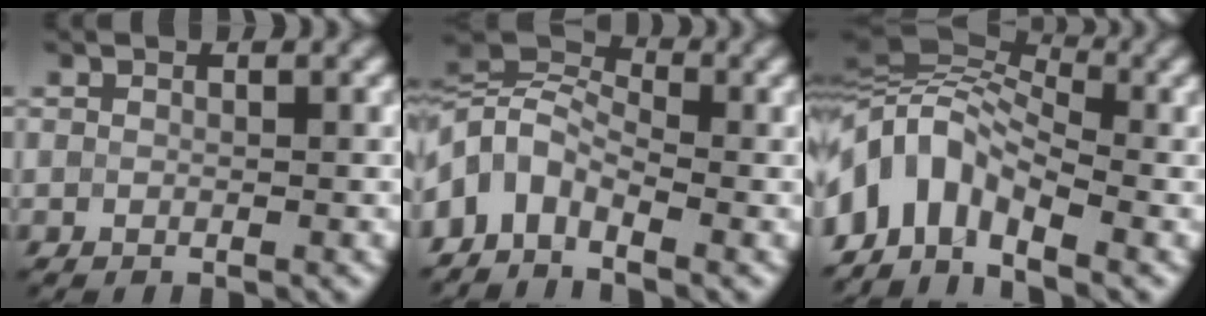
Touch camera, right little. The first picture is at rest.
{"total": 5.4, "force": [-2.0, 3.4, 3.7], "torque": [-0.071, 0.013, -0.060]}
{"total": 8.6, "force": [-2.5, 4.9, 6.6], "torque": [-0.120, 0.020, -0.070]}